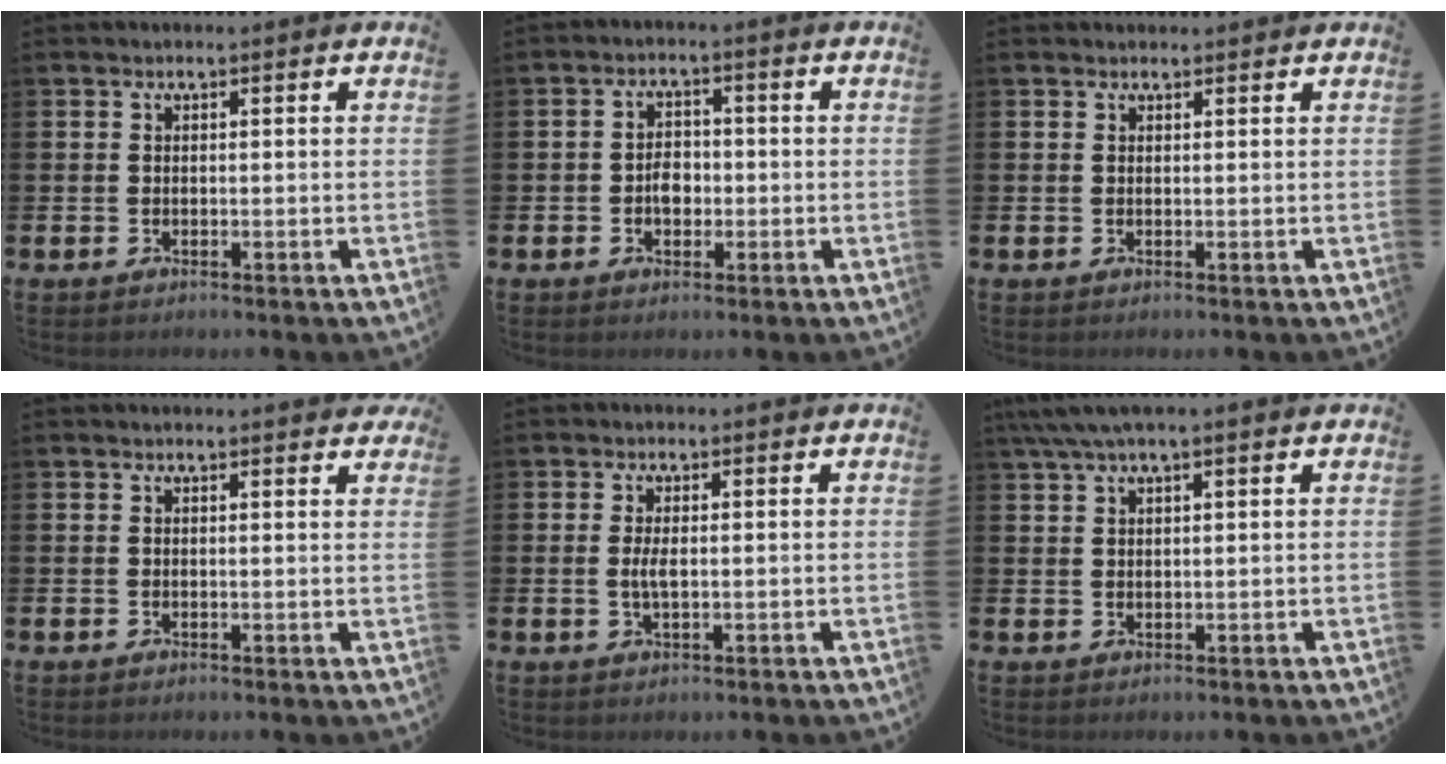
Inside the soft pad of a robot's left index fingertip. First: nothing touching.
{"total": 2.9, "force": [-0.6, 2.1, 2.0], "torque": [-0.019, -0.001, -0.018]}
{"total": 0.6, "force": [0.5, 0.2, -0.1], "torque": [0.015, -0.005, 0.007]}
{"total": 0.8, "force": [0.8, 0.0, 0.0], "torque": [0.012, -0.006, 0.012]}
{"total": 2.2, "force": [0.0, 0.8, 2.1], "torque": [-0.037, 0.000, -0.003]}
{"total": 3.4, "force": [2.5, 0.5, 2.2], "torque": [-0.047, 0.001, 0.047]}